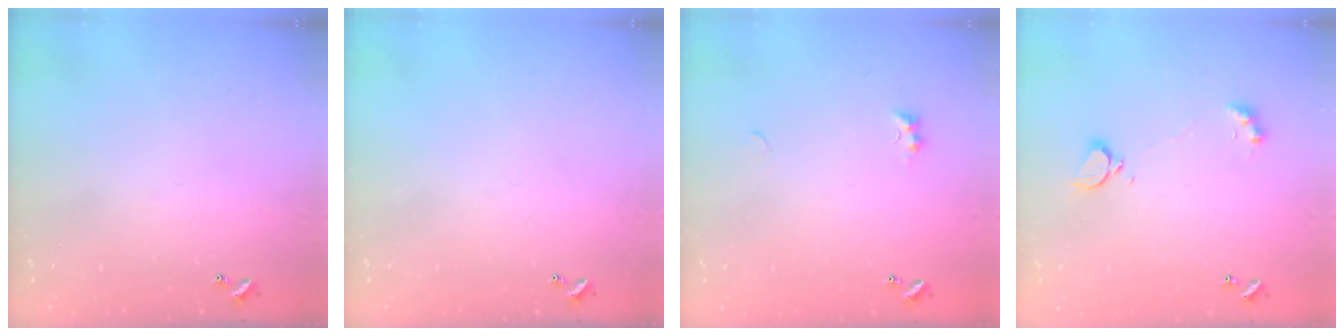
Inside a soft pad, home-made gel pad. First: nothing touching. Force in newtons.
{"total": 0.0}
{"total": 1.4, "press": 1.3, "slide": 0.5}
{"total": 2.5, "press": 2.4, "slide": 0.5}